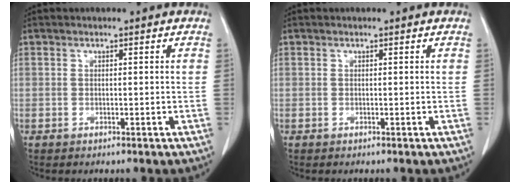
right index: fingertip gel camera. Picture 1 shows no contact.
{"total": 0.0}